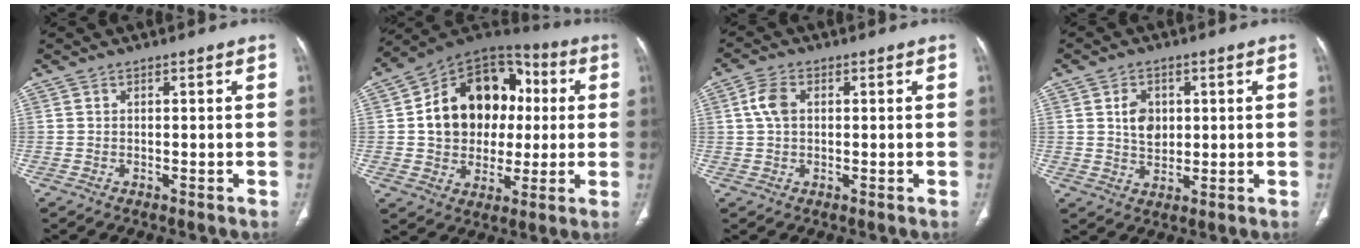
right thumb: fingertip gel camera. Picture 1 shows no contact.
{"total": 20.3, "force": [1.9, 15.7, 12.8], "torque": [-0.163, 0.030, 0.033]}
{"total": 4.3, "force": [0.8, 2.8, 3.2], "torque": [-0.071, 0.009, 0.014]}
{"total": 5.5, "force": [1.2, 4.1, 3.4], "torque": [-0.039, -0.008, 0.024]}